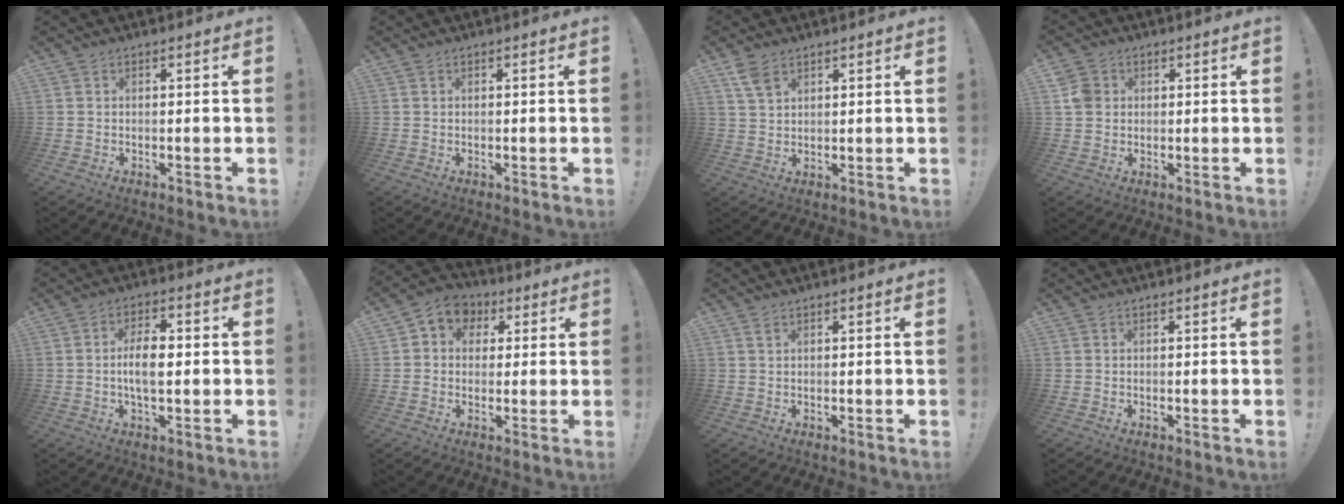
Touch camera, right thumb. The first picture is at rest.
{"total": 0.0}
{"total": 5.2, "force": [3.3, 2.6, 3.1], "torque": [-0.056, -0.015, 0.062]}
{"total": 5.2, "force": [1.3, 4.6, 2.1], "torque": [-0.033, 0.010, 0.029]}
{"total": 7.4, "force": [-0.5, 3.4, 6.6], "torque": [-0.114, 0.003, -0.016]}
{"total": 6.5, "force": [1.2, 5.9, 2.4], "torque": [-0.031, -0.001, 0.027]}
{"total": 1.3, "force": [0.7, 0.3, 1.0], "torque": [-0.019, -0.001, 0.012]}
{"total": 0.0}